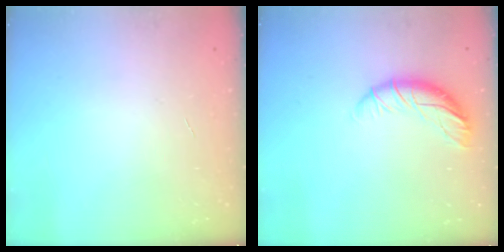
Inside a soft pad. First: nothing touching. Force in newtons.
{"total": 10.0, "press": 9.9, "slide": 1.6}